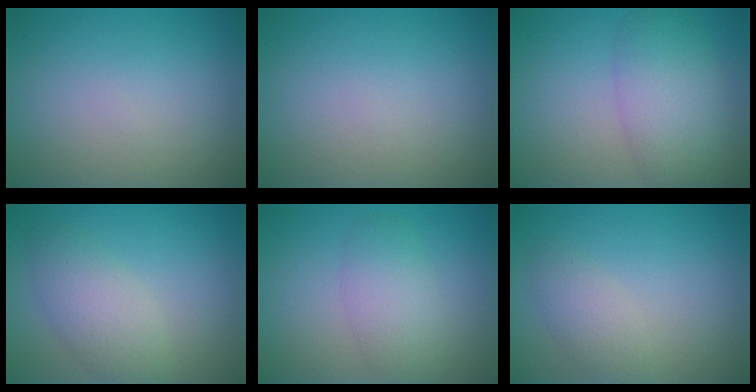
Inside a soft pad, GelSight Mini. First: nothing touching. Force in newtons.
{"total": 0.0}
{"total": 5.6, "press": 5.6, "slide": 0.1}
{"total": 3.7, "press": 3.7, "slide": 0.1}
{"total": 3.2, "press": 3.2, "slide": 0.1}
{"total": 2.1, "press": 2.1, "slide": 0.1}